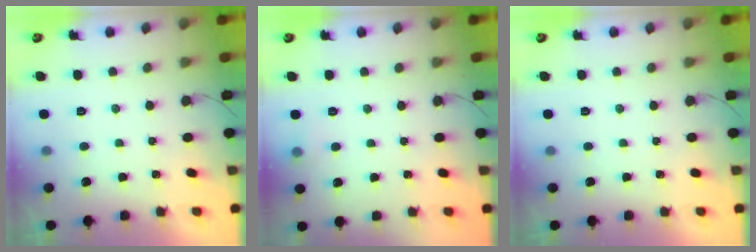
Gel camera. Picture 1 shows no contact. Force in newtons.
{"total": 4.9, "press": 4.7, "slide": 1.3}
{"total": 0.0}